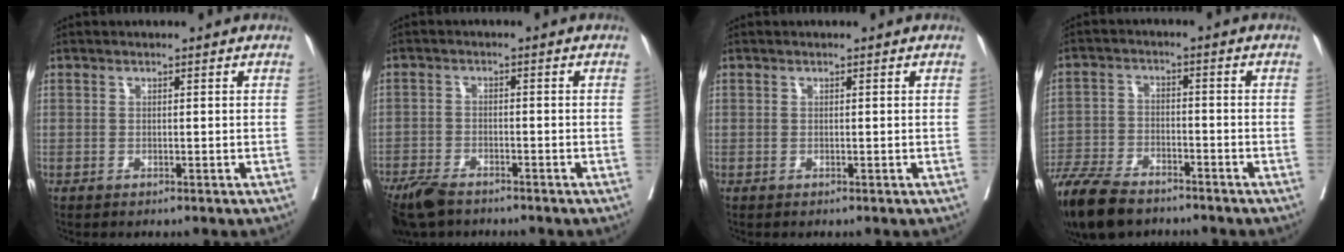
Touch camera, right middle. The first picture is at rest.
{"total": 7.4, "force": [-6.1, 2.4, 3.5], "torque": [-0.063, -0.014, -0.107]}
{"total": 0.0}
{"total": 12.6, "force": [-10.1, 4.4, 6.2], "torque": [-0.122, -0.026, -0.175]}